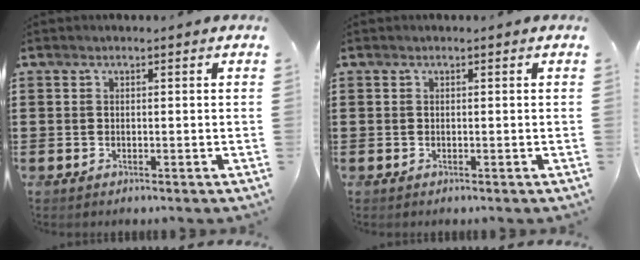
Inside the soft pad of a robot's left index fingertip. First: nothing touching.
{"total": 0.0}